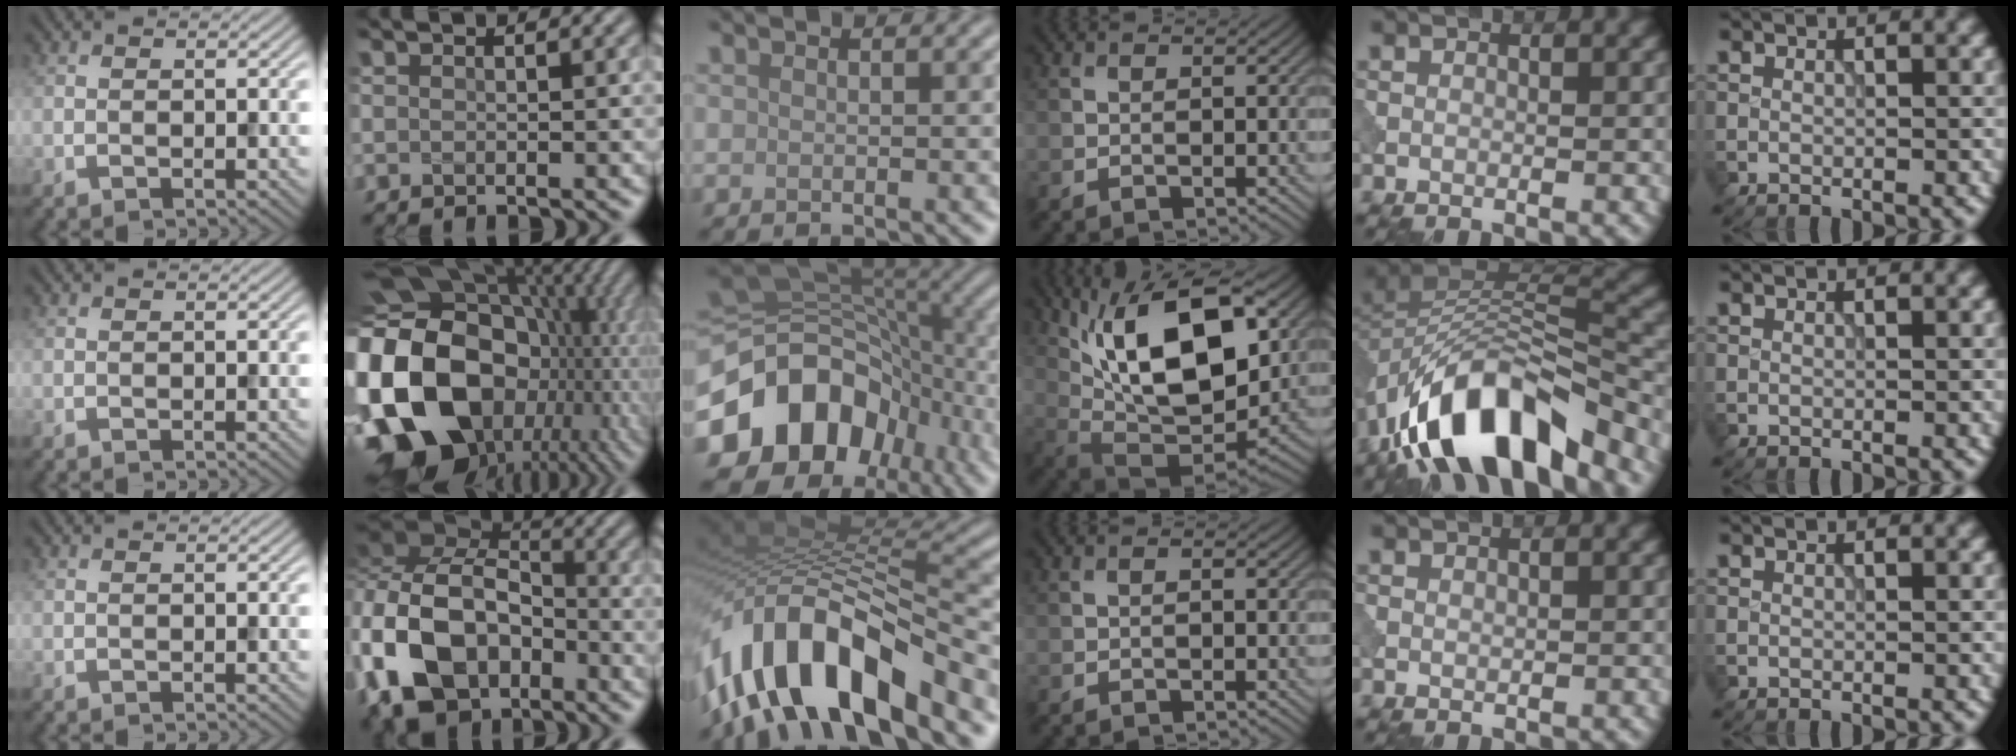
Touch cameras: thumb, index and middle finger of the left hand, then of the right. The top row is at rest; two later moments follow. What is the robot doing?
{"motion": "insert", "object": "peg toy"}